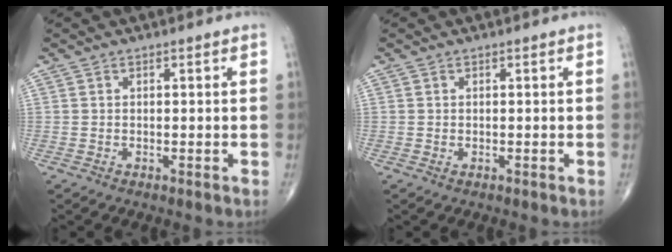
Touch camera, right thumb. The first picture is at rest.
{"total": 0.0}